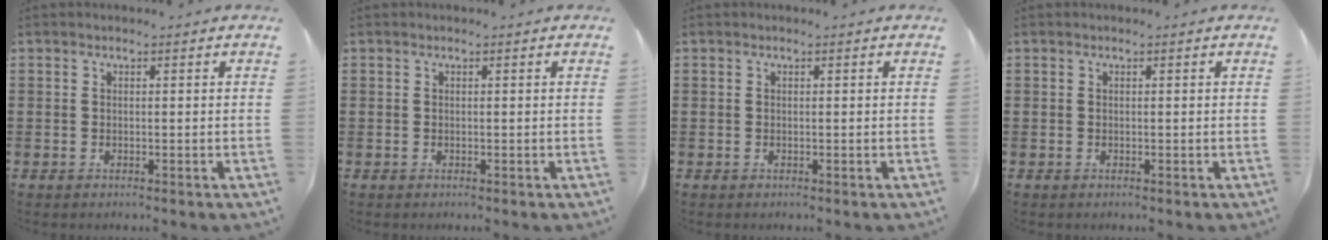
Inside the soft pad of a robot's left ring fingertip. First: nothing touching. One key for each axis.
{"total": 0.0}
{"total": 0.0}
{"total": 0.0}